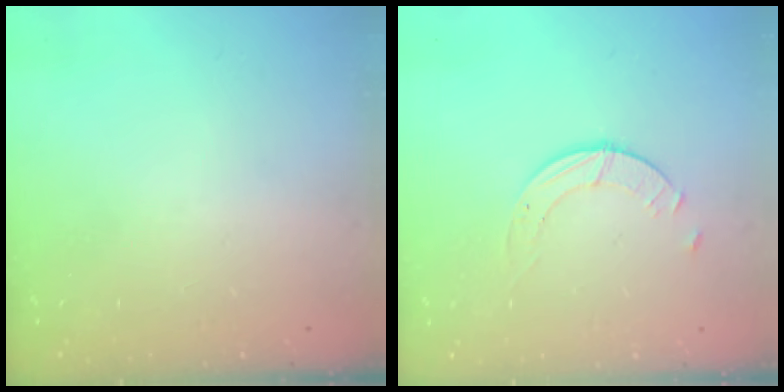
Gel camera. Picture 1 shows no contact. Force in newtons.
{"total": 1.8, "press": 1.8, "slide": 0.2}